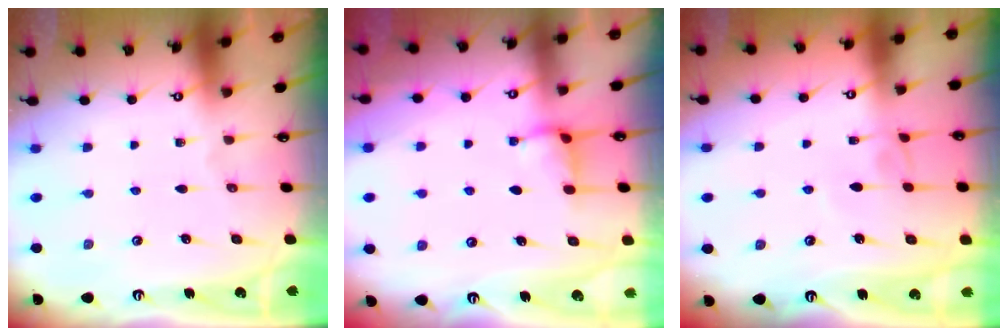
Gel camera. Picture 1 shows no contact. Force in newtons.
{"total": 2.6, "press": 2.6, "slide": 0.4}
{"total": 3.4, "press": 3.4, "slide": 0.1}